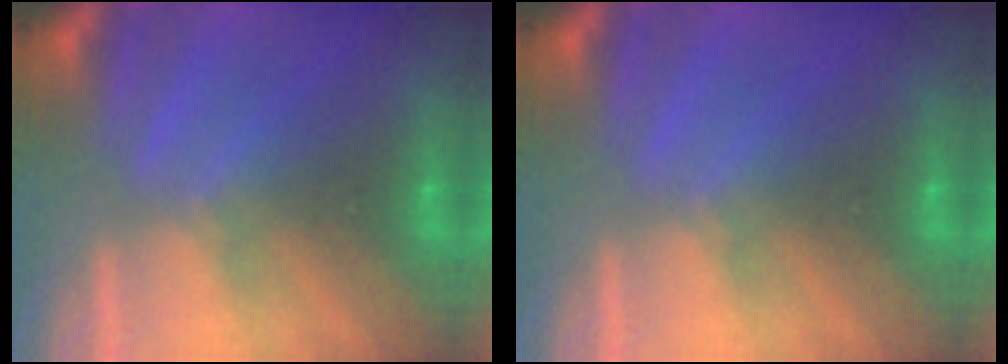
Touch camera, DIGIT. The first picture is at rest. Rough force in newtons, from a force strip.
{"total": 0.0}